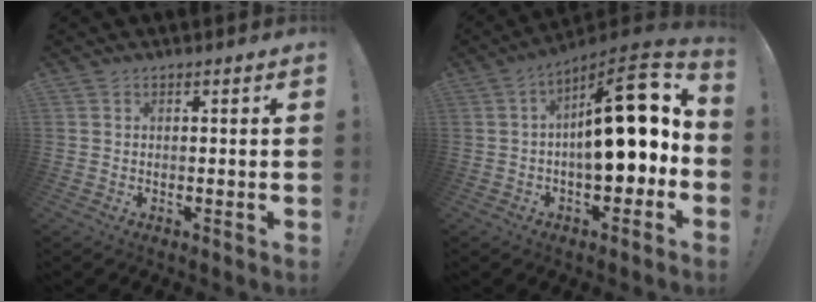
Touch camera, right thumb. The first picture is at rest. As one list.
[{"total": 20.2, "force": [1.8, 8.0, 18.5], "torque": [-0.260, -0.001, 0.029]}]